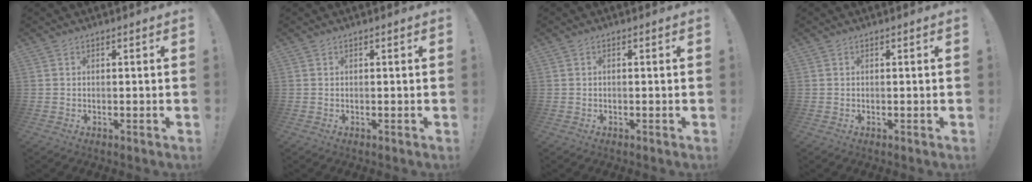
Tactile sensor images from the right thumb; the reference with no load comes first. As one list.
[{"total": 0.0}, {"total": 0.5, "force": [-0.3, -0.2, 0.4], "torque": [-0.014, 0.001, -0.004]}, {"total": 0.0}]